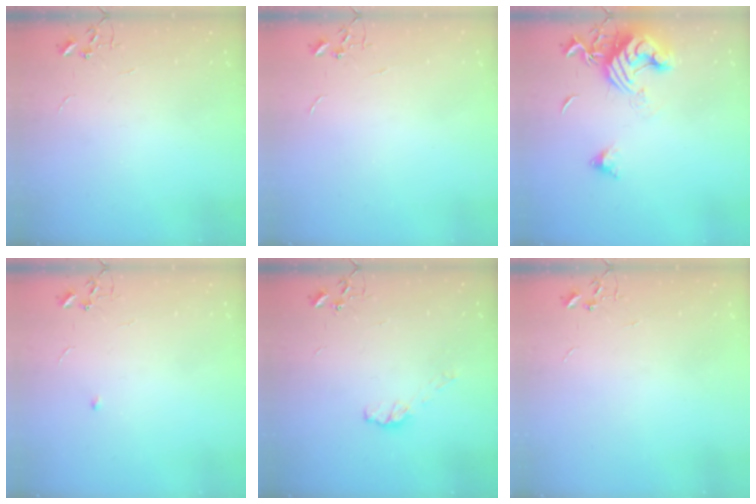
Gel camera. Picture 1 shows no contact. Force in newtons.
{"total": 0.0}
{"total": 13.8, "press": 13.7, "slide": 1.8}
{"total": 4.1, "press": 4.0, "slide": 0.6}
{"total": 5.4, "press": 5.4, "slide": 0.4}
{"total": 0.0}